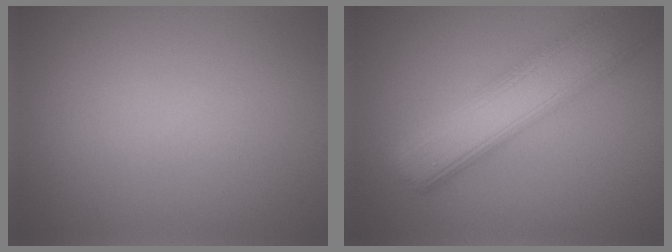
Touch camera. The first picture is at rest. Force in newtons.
{"total": 7.8, "press": 7.8, "slide": 0.4}